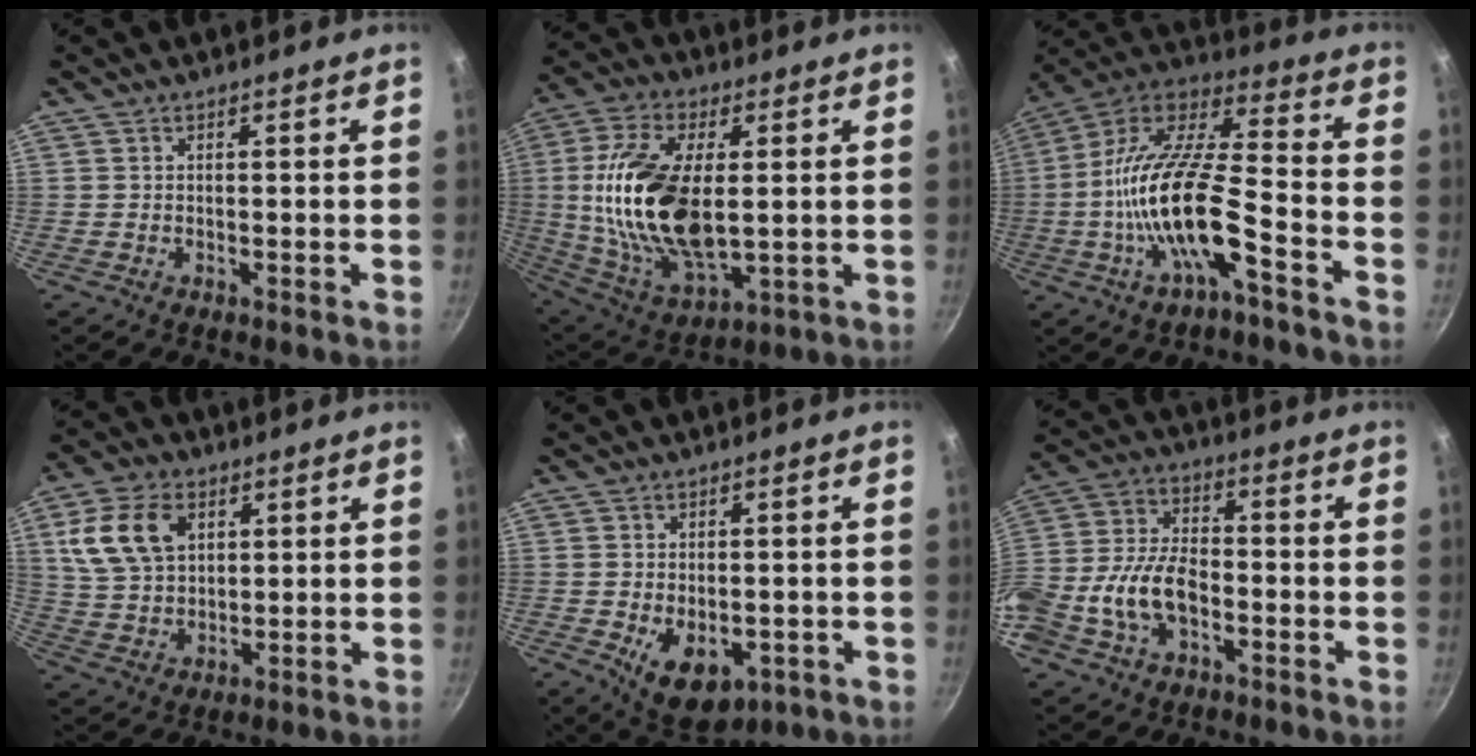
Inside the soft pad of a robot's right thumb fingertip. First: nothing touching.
{"total": 22.0, "force": [1.7, 11.1, 18.9], "torque": [-0.369, -0.004, 0.035]}
{"total": 20.1, "force": [-6.7, 6.7, 17.7], "torque": [-0.328, 0.046, -0.138]}
{"total": 12.6, "force": [4.3, 8.6, 8.1], "torque": [-0.137, -0.003, 0.085]}
{"total": 9.2, "force": [-2.4, 5.8, 6.7], "torque": [-0.077, -0.007, -0.017]}
{"total": 13.8, "force": [-3.8, 8.7, 10.0], "torque": [-0.182, 0.040, -0.081]}